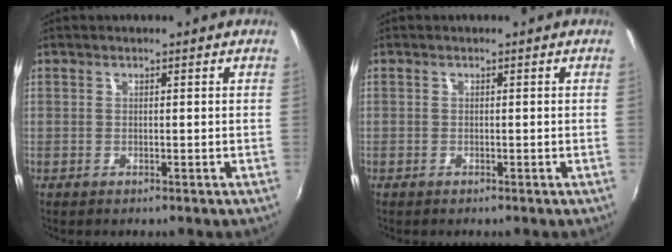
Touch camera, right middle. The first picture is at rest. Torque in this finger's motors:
{"motor_torque": [0.39, -0.36, -0.99, -0.21]}